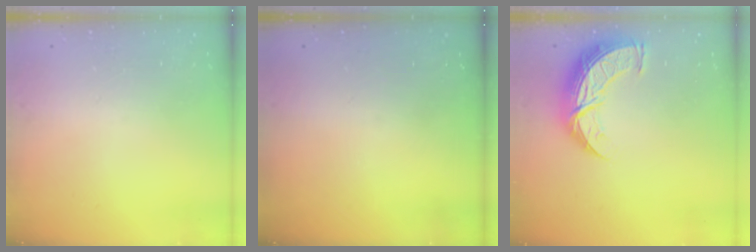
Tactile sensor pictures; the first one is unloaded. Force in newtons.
{"total": 0.0}
{"total": 11.2, "press": 11.2, "slide": 0.9}